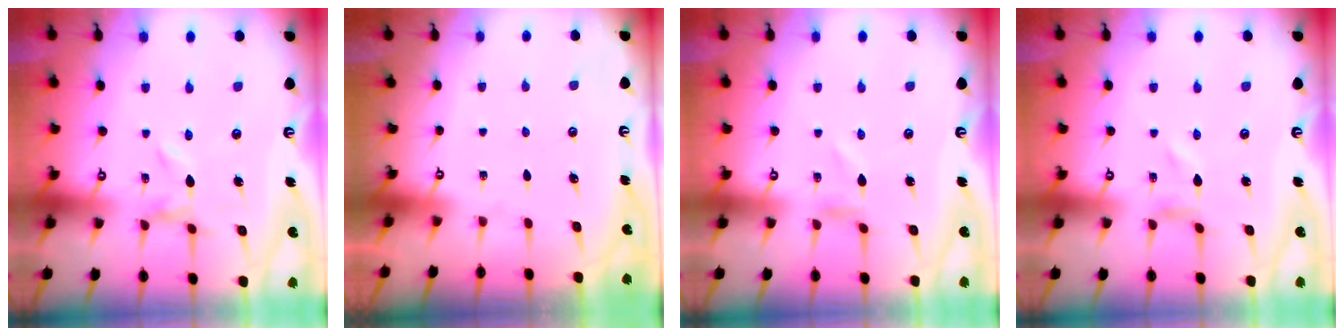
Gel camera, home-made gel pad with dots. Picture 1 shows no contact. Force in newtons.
{"total": 0.0}
{"total": 0.0}
{"total": 0.5, "press": 0.5, "slide": 0.2}